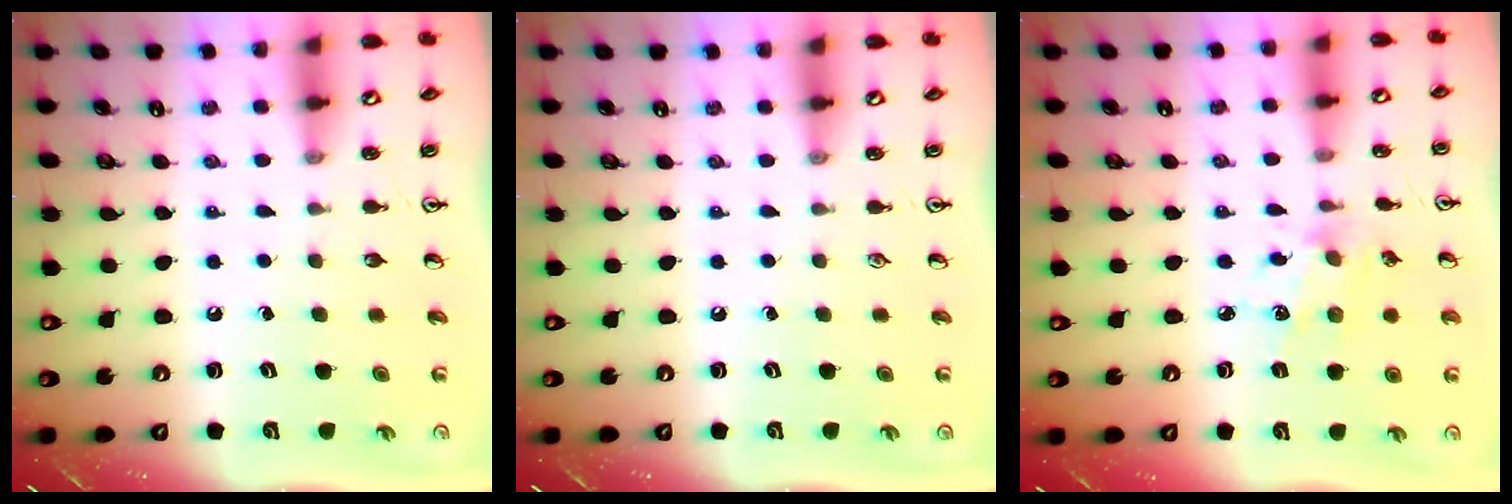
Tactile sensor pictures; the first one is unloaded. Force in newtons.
{"total": 0.0}
{"total": 6.1, "press": 6.1, "slide": 0.3}